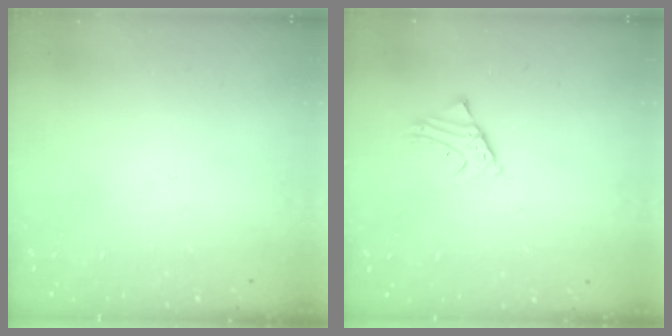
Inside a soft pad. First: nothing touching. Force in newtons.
{"total": 3.0, "press": 3.0, "slide": 0.3}